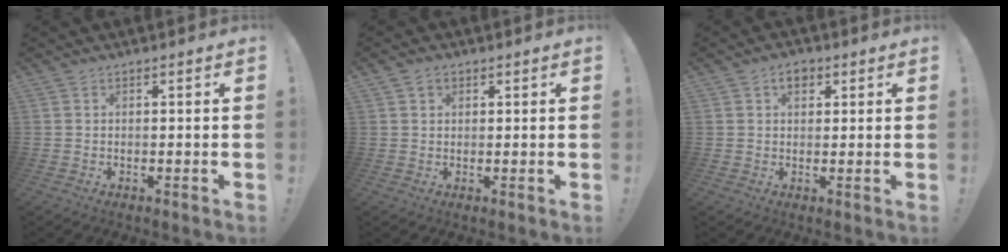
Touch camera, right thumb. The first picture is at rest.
{"total": 2.1, "force": [1.1, 1.6, 0.7], "torque": [-0.004, -0.003, 0.019]}
{"total": 4.0, "force": [1.7, 2.7, 2.4], "torque": [-0.033, 0.005, 0.028]}